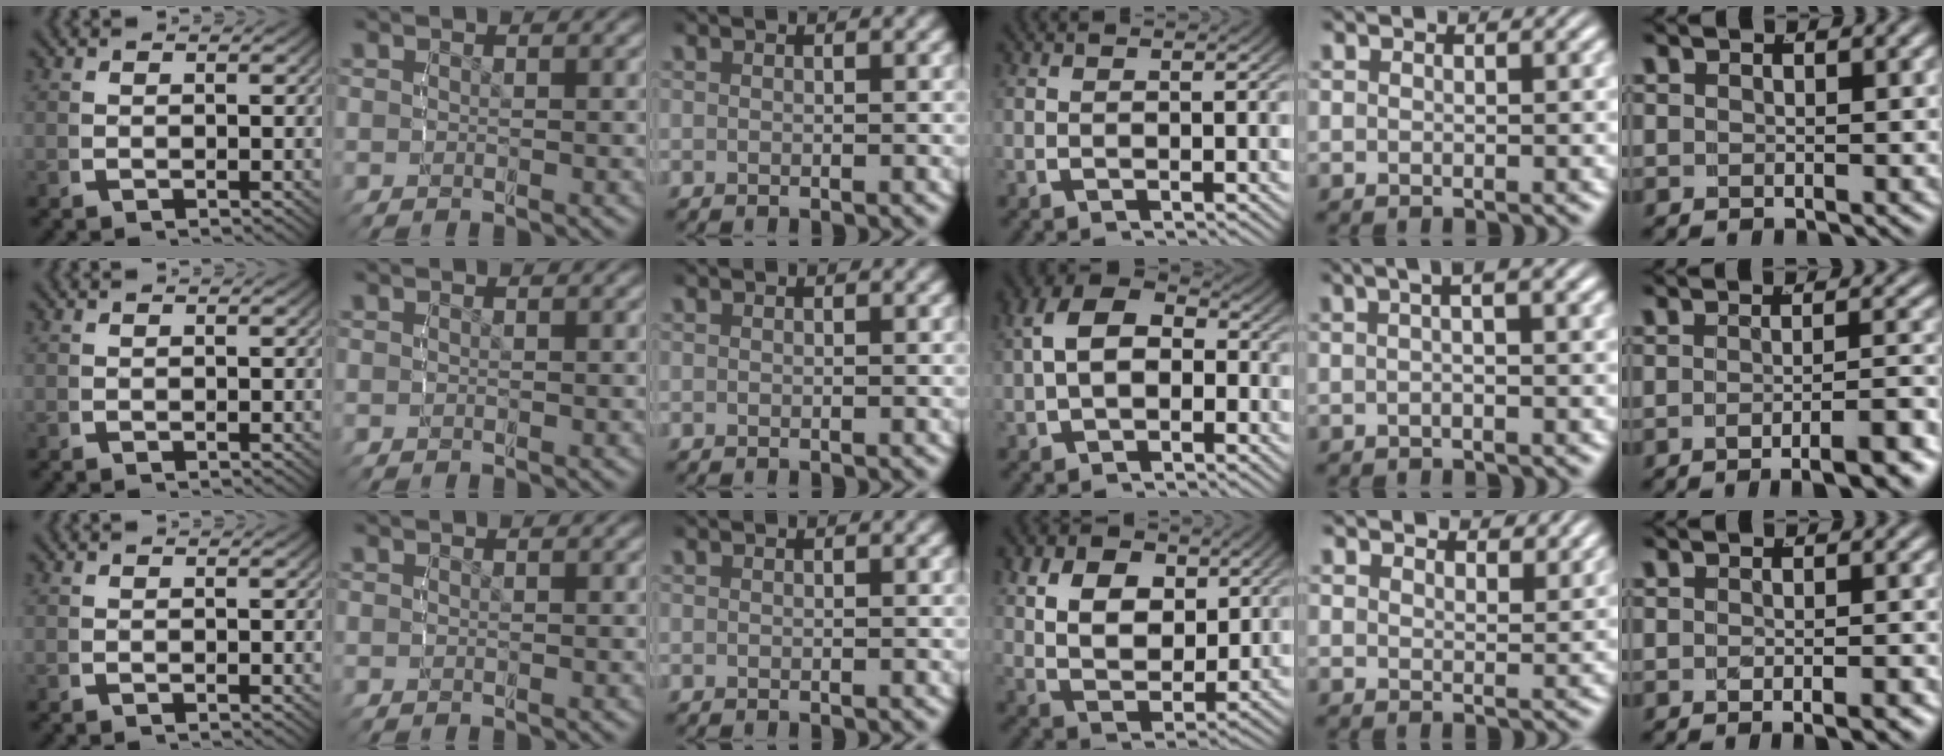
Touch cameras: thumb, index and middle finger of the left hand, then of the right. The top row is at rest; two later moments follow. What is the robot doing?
{"motion": "lift_and_place", "object": "cloth"}